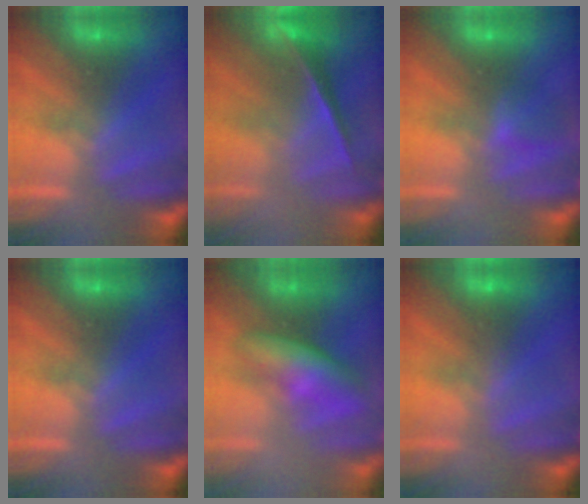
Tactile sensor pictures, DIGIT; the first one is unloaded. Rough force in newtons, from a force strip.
{"total": 2.0}
{"total": 2.1}
{"total": 0.0}
{"total": 4.5}
{"total": 2.9}